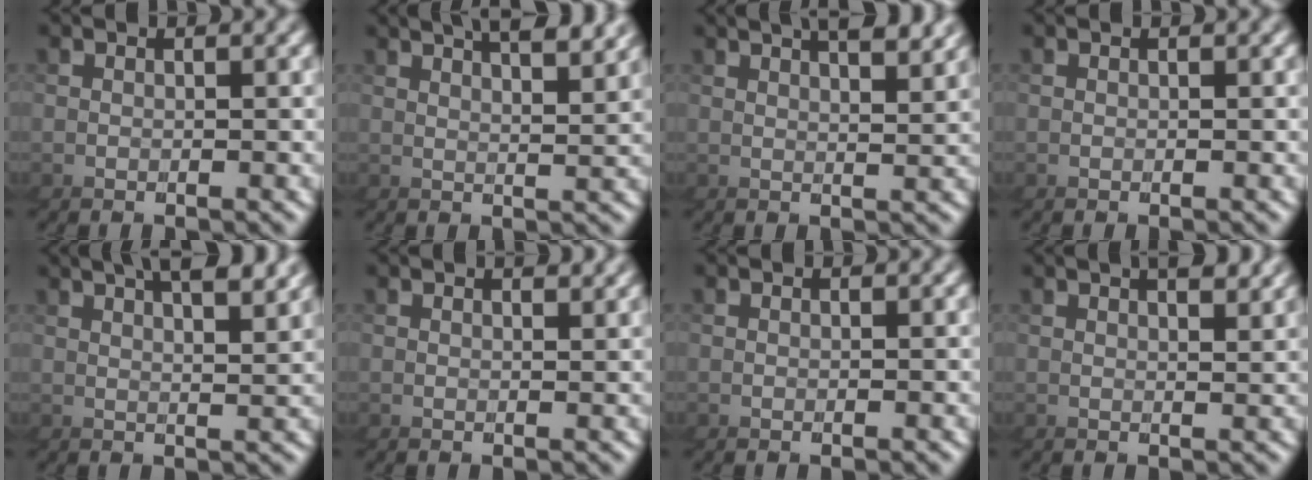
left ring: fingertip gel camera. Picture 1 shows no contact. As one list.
[{"total": 4.7, "force": [3.6, -2.9, -0.6], "torque": [-0.010, 0.027, 0.049]}, {"total": 3.9, "force": [3.0, -2.5, -0.5], "torque": [-0.005, 0.025, 0.038]}, {"total": 0.0}, {"total": 4.3, "force": [3.2, -2.8, -0.2], "torque": [-0.015, 0.027, 0.043]}, {"total": 1.4, "force": [1.2, -0.6, -0.5], "torque": [0.007, 0.006, 0.012]}, {"total": 0.0}, {"total": 2.5, "force": [2.0, -1.4, -0.3], "torque": [0.000, 0.016, 0.023]}]